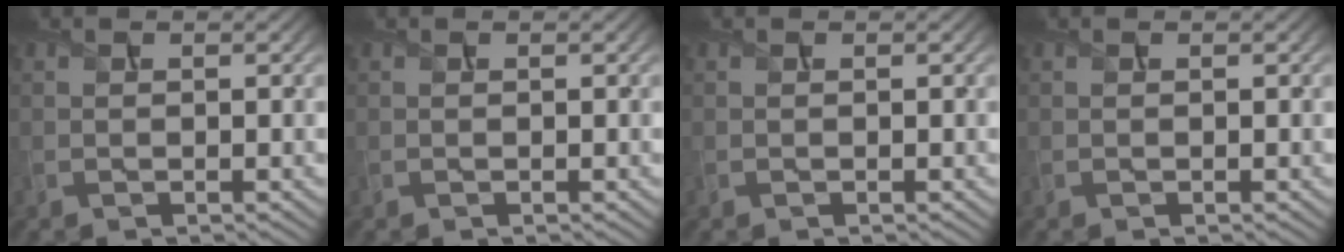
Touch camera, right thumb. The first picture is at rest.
{"total": 0.0}
{"total": 0.0}
{"total": 0.0}